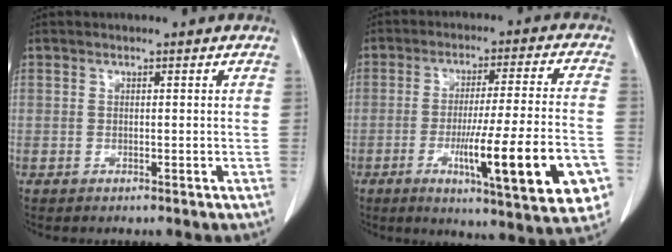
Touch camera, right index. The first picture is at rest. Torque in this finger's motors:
{"motor_torque": [1.63, -0.51, 0.63, 0.21]}